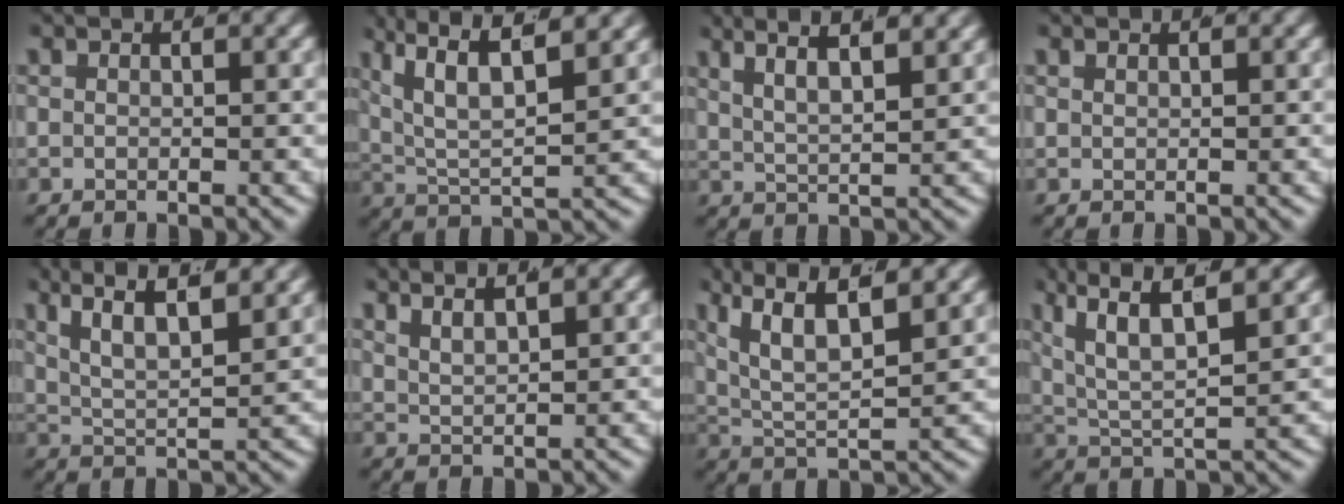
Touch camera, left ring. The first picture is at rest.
{"total": 6.5, "force": [2.3, 3.8, 4.8], "torque": [-0.110, -0.019, 0.039]}
{"total": 6.3, "force": [3.1, 3.4, 4.3], "torque": [-0.068, 0.016, 0.034]}
{"total": 0.7, "force": [0.6, 0.3, 0.1], "torque": [0.000, 0.001, 0.011]}
{"total": 8.0, "force": [3.6, 4.7, 5.4], "torque": [-0.104, 0.001, 0.048]}
{"total": 5.0, "force": [2.4, 3.2, 3.0], "torque": [-0.059, 0.005, 0.030]}
{"total": 7.1, "force": [2.5, 4.4, 5.0], "torque": [-0.118, -0.017, 0.039]}
{"total": 5.9, "force": [2.1, 3.3, 4.5], "torque": [-0.105, -0.019, 0.037]}